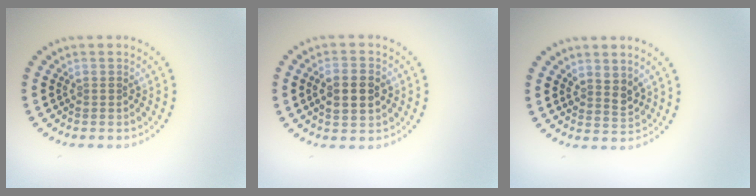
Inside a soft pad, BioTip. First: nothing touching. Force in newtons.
{"total": 3.3, "press": 3.3, "slide": 0.4}
{"total": 1.9, "press": 1.6, "slide": 1.0}